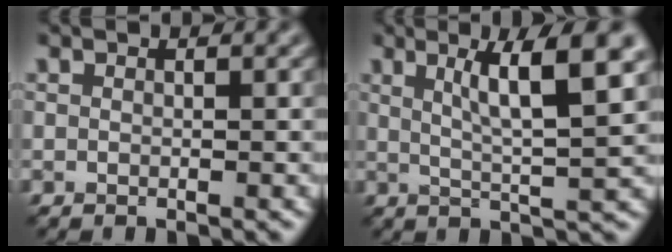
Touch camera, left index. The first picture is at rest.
{"total": 6.8, "force": [2.6, 1.1, 6.2], "torque": [-0.089, 0.002, 0.042]}